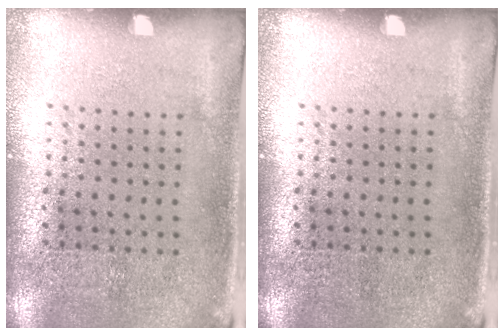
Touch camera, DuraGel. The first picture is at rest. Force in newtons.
{"total": 0.0}